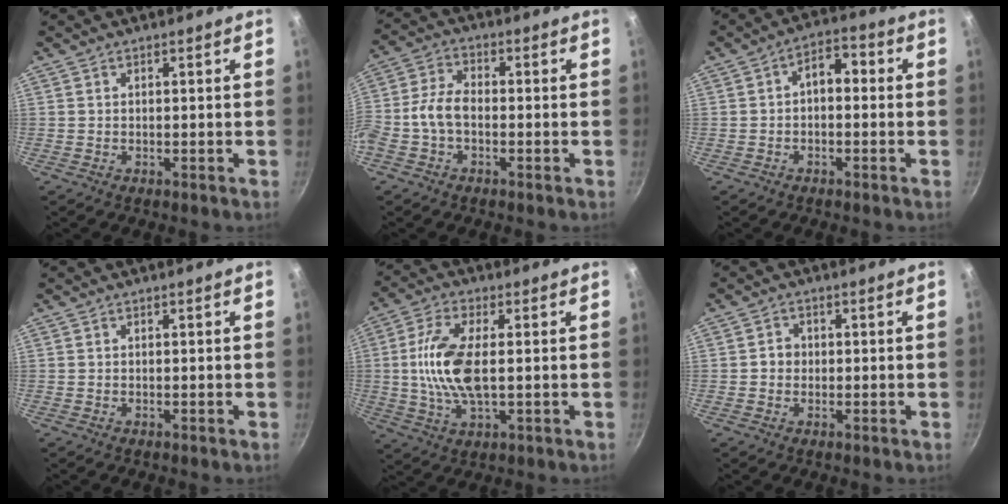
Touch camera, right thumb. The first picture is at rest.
{"total": 6.7, "force": [-1.8, 3.9, 5.1], "torque": [-0.106, 0.032, -0.049]}
{"total": 5.1, "force": [-0.2, 3.2, 4.0], "torque": [-0.040, 0.021, -0.013]}
{"total": 0.0}
{"total": 11.5, "force": [0.4, 5.0, 10.4], "torque": [-0.214, 0.006, 0.003]}
{"total": 2.3, "force": [-0.2, 2.1, 0.9], "torque": [-0.003, 0.006, -0.006]}